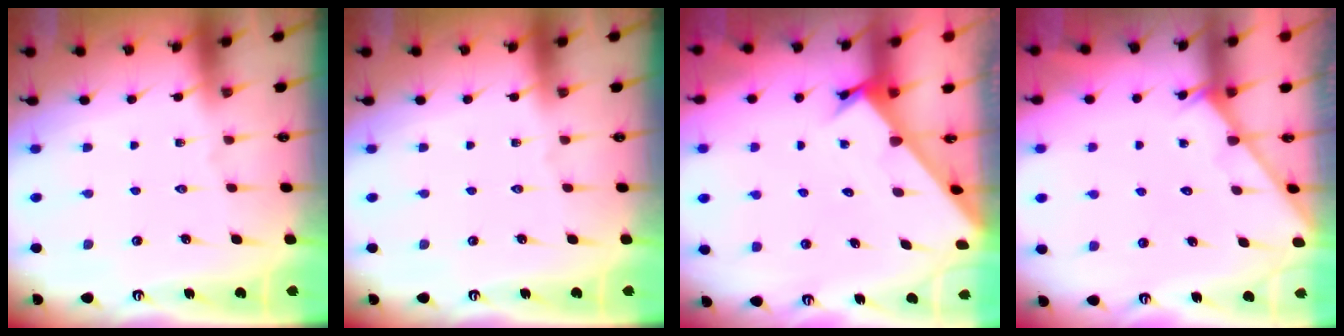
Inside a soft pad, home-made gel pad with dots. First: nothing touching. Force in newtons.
{"total": 0.0}
{"total": 2.3, "press": 2.3, "slide": 0.1}
{"total": 2.4, "press": 2.4, "slide": 0.2}